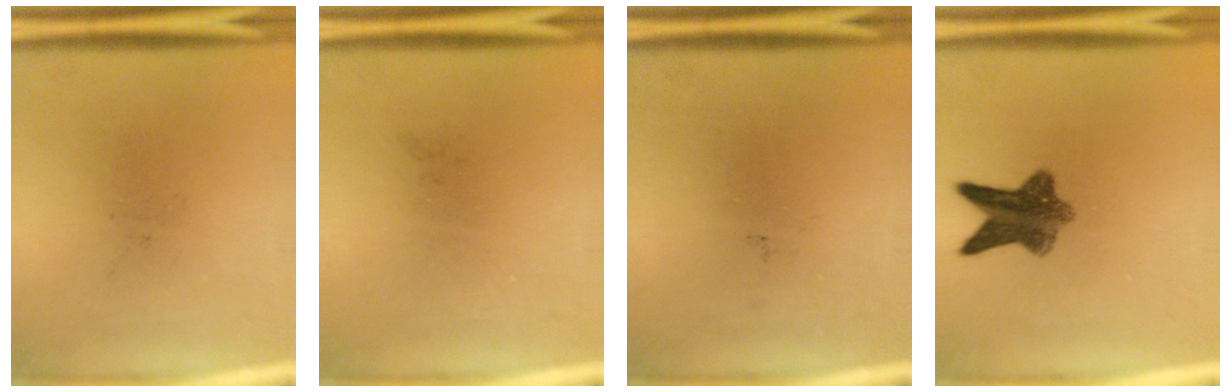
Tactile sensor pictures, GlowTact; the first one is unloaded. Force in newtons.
{"total": 0.0}
{"total": 0.0}
{"total": 7.9}